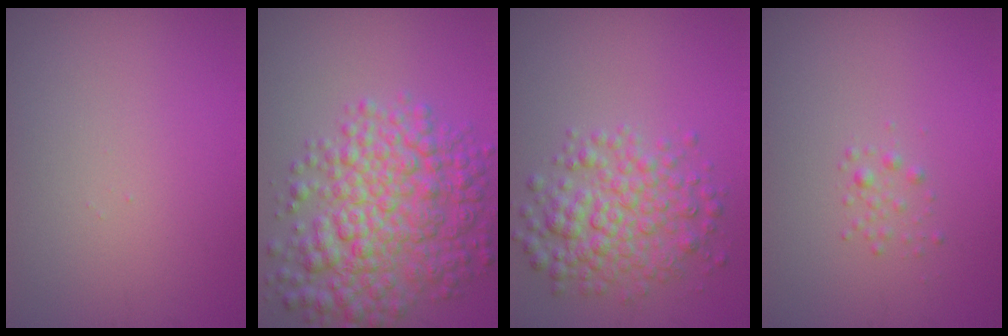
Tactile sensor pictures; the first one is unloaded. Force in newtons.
{"total": 7.9, "press": 7.9, "slide": 0.2}
{"total": 4.8, "press": 4.8, "slide": 0.1}
{"total": 0.9, "press": 0.9, "slide": 0.0}